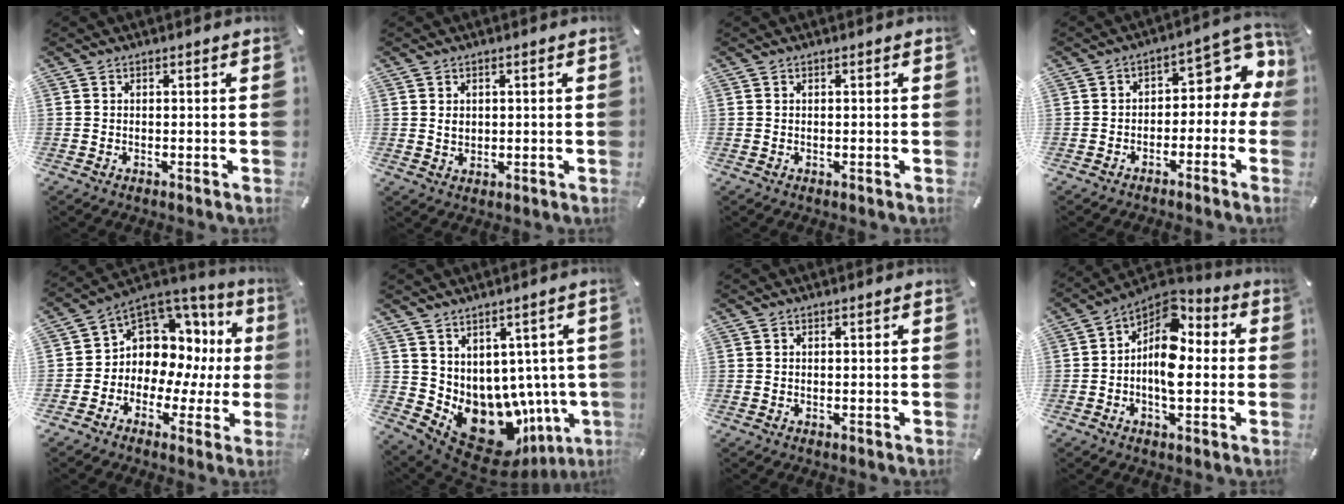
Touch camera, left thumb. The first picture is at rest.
{"total": 1.9, "force": [0.7, 1.6, 0.7], "torque": [-0.010, -0.001, 0.012]}
{"total": 0.0}
{"total": 8.1, "force": [1.0, 5.5, 5.9], "torque": [-0.067, -0.008, 0.014]}
{"total": 8.3, "force": [2.5, 7.2, 3.1], "torque": [-0.055, -0.049, 0.044]}
{"total": 12.2, "force": [-2.9, 9.4, 7.2], "torque": [-0.101, -0.035, -0.015]}
{"total": 0.0}
{"total": 10.8, "force": [-0.5, 6.9, 8.2], "torque": [-0.152, -0.020, -0.015]}